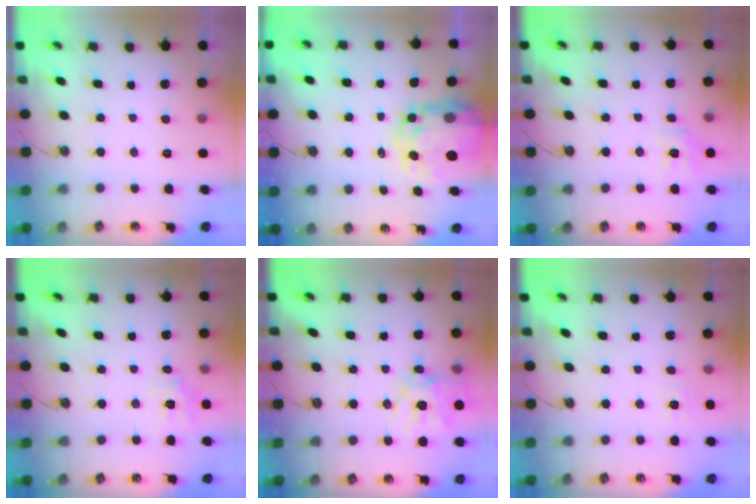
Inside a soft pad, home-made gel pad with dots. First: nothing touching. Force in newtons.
{"total": 10.0, "press": 10.0, "slide": 0.7}
{"total": 11.6, "press": 11.5, "slide": 1.3}
{"total": 10.3, "press": 10.3, "slide": 0.7}
{"total": 16.3, "press": 16.2, "slide": 2.2}
{"total": 3.9, "press": 3.9, "slide": 0.6}